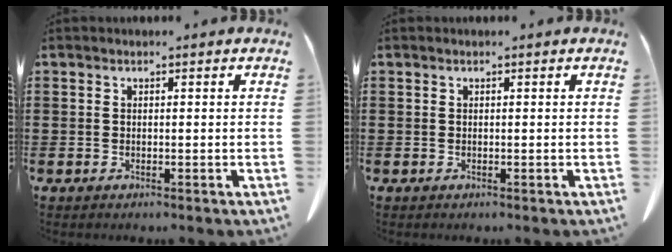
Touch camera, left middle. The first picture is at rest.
{"total": 0.0}